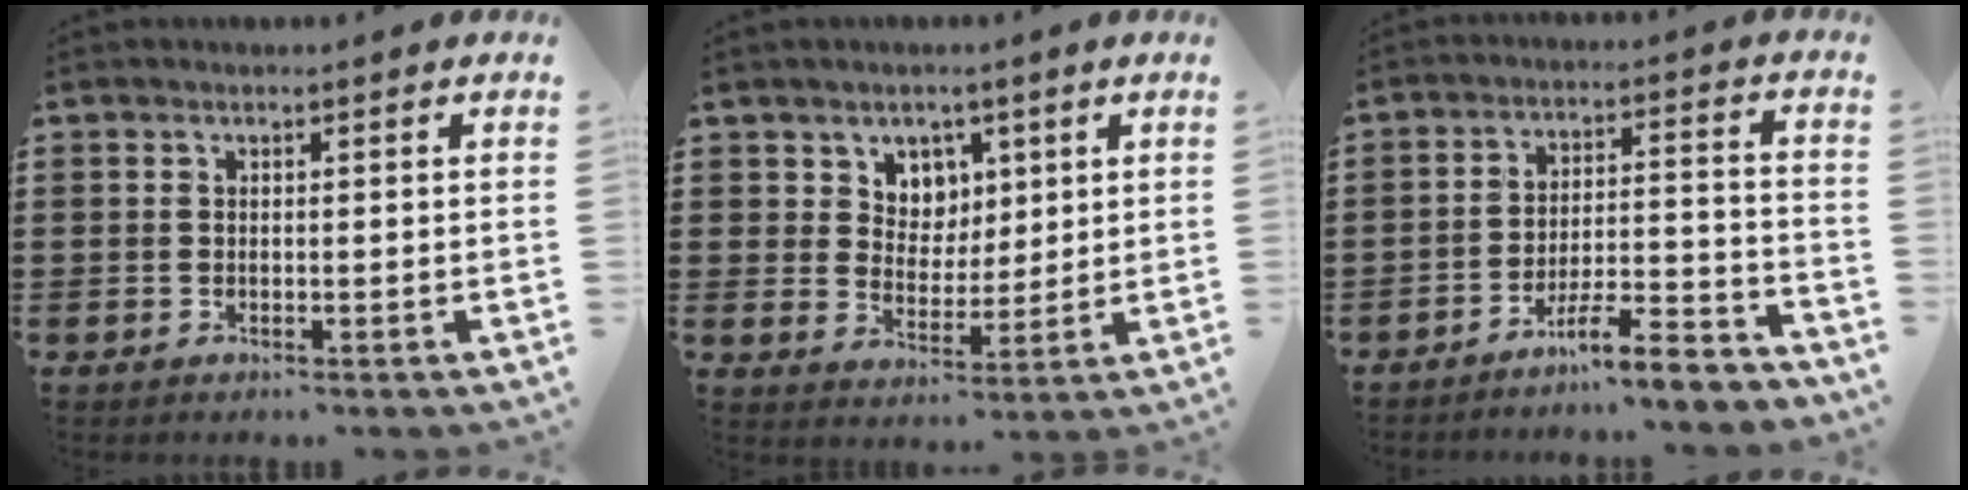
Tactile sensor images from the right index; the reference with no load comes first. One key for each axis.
{"total": 4.9, "fx": 3.0, "fy": 3.9, "fz": 0.1, "tx": -0.029, "ty": 0.002, "tz": 0.056}
{"total": 7.4, "fx": -6.5, "fy": 0.5, "fz": 3.4, "tx": -0.050, "ty": 0.009, "tz": -0.120}